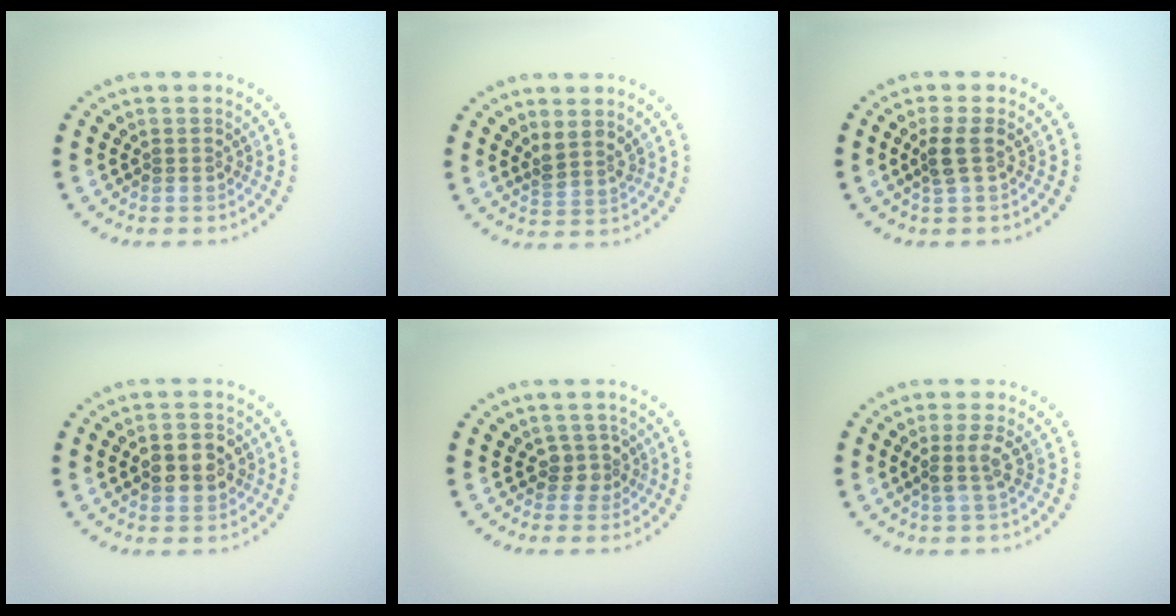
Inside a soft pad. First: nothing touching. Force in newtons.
{"total": 1.9, "press": 1.5, "slide": 1.1}
{"total": 1.7, "press": 1.5, "slide": 0.8}
{"total": 3.8, "press": 3.8, "slide": 0.2}
{"total": 1.9, "press": 1.5, "slide": 1.2}
{"total": 2.0, "press": 1.6, "slide": 1.2}